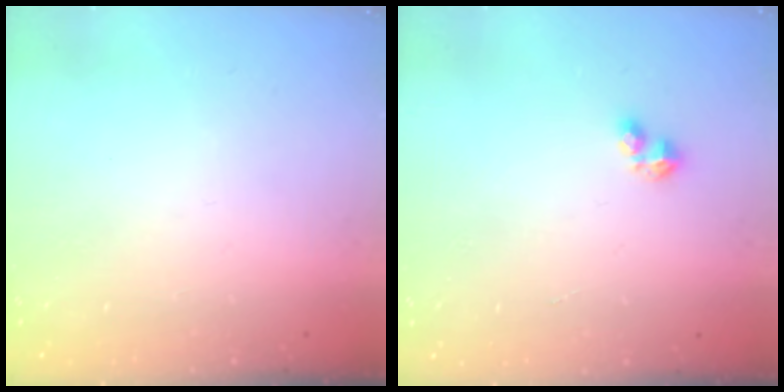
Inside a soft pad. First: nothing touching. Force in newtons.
{"total": 3.3, "press": 3.2, "slide": 0.7}